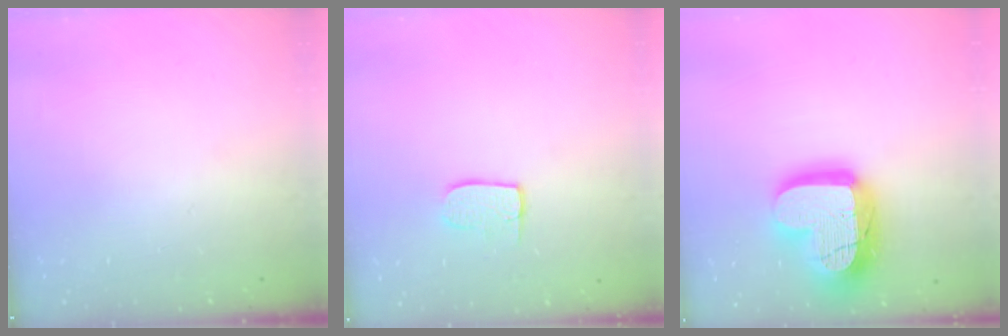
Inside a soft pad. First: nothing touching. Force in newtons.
{"total": 7.0, "press": 7.0, "slide": 0.3}
{"total": 21.4, "press": 21.3, "slide": 1.7}